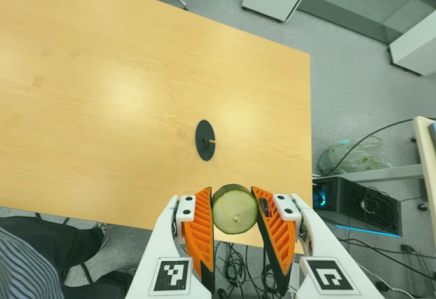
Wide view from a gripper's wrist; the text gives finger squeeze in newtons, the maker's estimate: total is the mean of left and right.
{"total": 10.1, "left": 9.7, "right": 10.5}